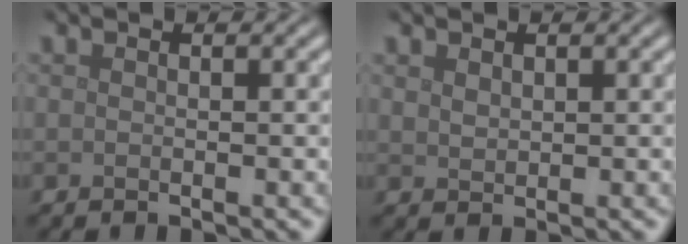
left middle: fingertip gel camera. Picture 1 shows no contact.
{"total": 1.1, "force": [0.7, 0.7, 0.5], "torque": [-0.013, 0.000, 0.018]}